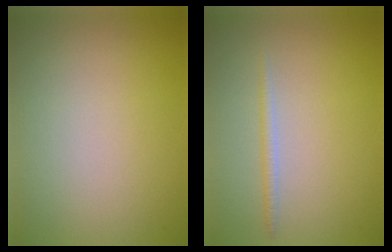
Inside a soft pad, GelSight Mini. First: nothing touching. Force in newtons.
{"total": 1.1, "press": 1.1, "slide": 0.0}